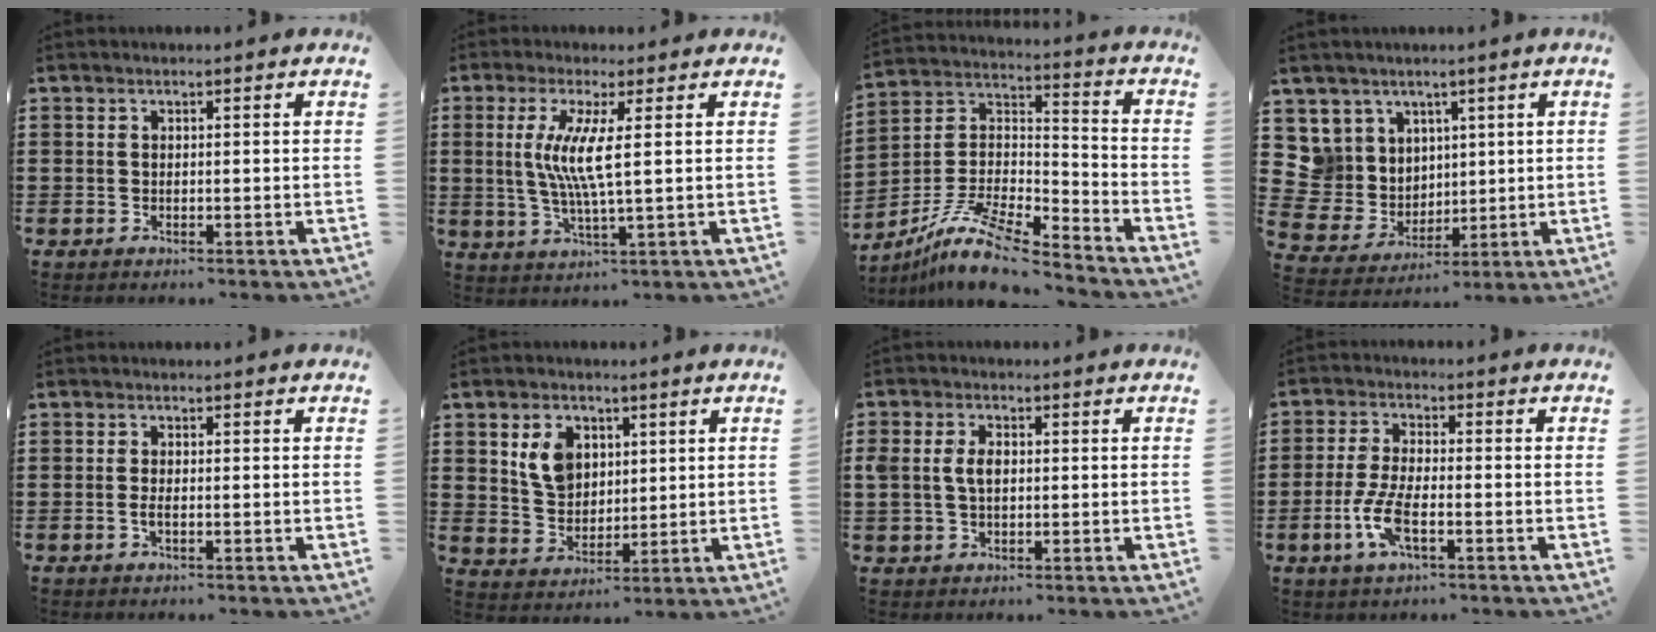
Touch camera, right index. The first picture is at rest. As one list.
[{"total": 7.2, "force": [1.2, 0.1, 7.1], "torque": [-0.152, -0.015, 0.013]}, {"total": 12.4, "force": [-10.0, 2.3, 6.9], "torque": [-0.145, 0.022, -0.197]}, {"total": 7.7, "force": [3.1, 7.1, 0.2], "torque": [-0.066, -0.022, 0.062]}, {"total": 1.3, "force": [-0.4, 0.3, 1.2], "torque": [-0.030, -0.003, -0.010]}, {"total": 6.7, "force": [2.5, 5.0, 3.6], "torque": [-0.074, 0.009, 0.043]}, {"total": 3.6, "force": [0.3, 2.3, 2.7], "torque": [-0.072, 0.006, -0.002]}, {"total": 6.5, "force": [-2.3, 2.2, 5.7], "torque": [-0.135, -0.013, -0.047]}]